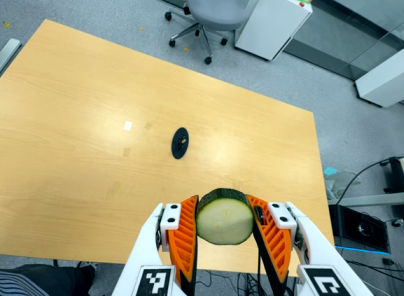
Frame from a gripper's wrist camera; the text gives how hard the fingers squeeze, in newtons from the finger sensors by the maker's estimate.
{"total": 12.3, "left": 11.0, "right": 13.7}